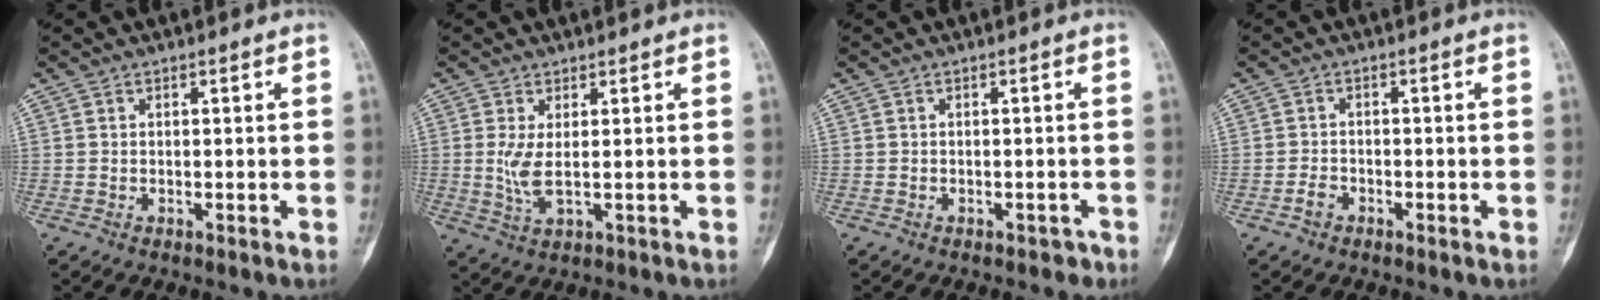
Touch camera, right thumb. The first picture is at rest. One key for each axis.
{"total": 4.3, "fx": 0.4, "fy": 1.3, "fz": 4.1, "tx": -0.101, "ty": -0.013, "tz": 0.014}
{"total": 1.3, "fx": -1.0, "fy": 0.9, "fz": 0.4, "tx": -0.001, "ty": 0.012, "tz": -0.011}
{"total": 1.8, "fx": -1.1, "fy": 1.2, "fz": 0.8, "tx": -0.012, "ty": 0.009, "tz": -0.023}